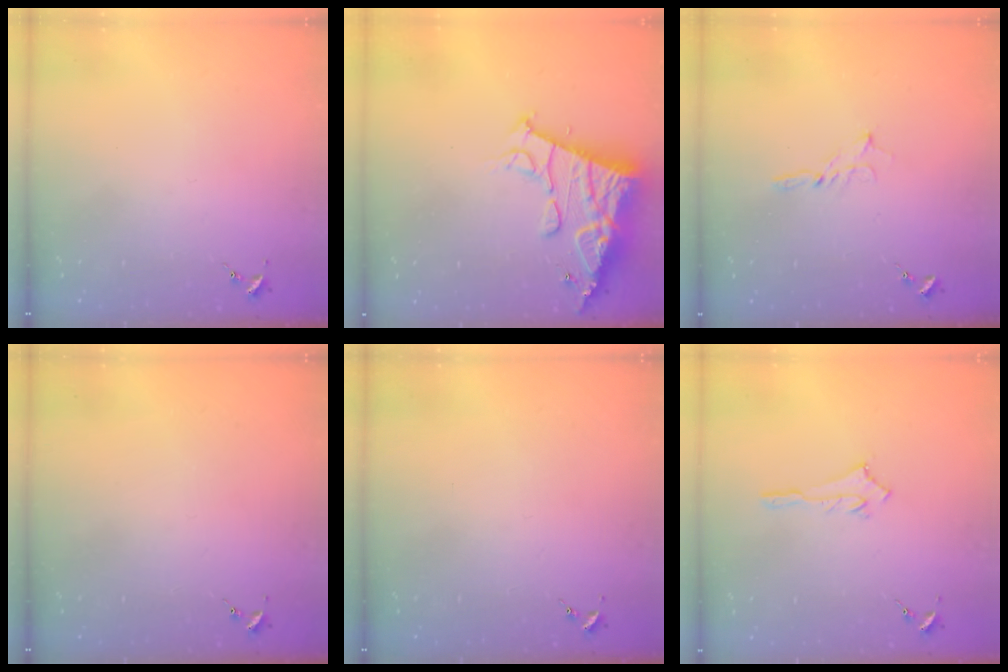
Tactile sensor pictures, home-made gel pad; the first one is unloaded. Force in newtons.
{"total": 16.0, "press": 15.9, "slide": 1.8}
{"total": 2.5, "press": 2.5, "slide": 0.2}
{"total": 0.0}
{"total": 0.0}
{"total": 2.5, "press": 2.5, "slide": 0.2}